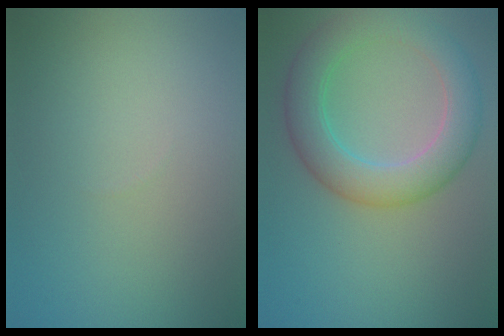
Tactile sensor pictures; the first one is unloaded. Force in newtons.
{"total": 6.2, "press": 6.2, "slide": 0.2}